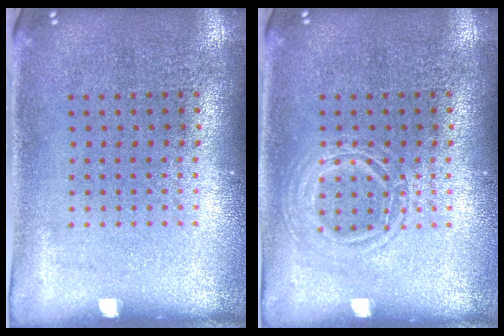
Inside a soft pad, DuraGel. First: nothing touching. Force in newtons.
{"total": 1.9, "press": 1.9, "slide": 0.2}